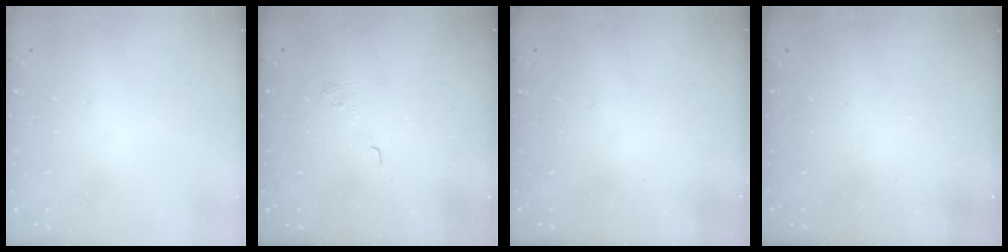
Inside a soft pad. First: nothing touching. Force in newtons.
{"total": 2.1, "press": 1.6, "slide": 1.4}
{"total": 2.5, "press": 2.3, "slide": 0.8}
{"total": 2.5, "press": 2.4, "slide": 0.8}